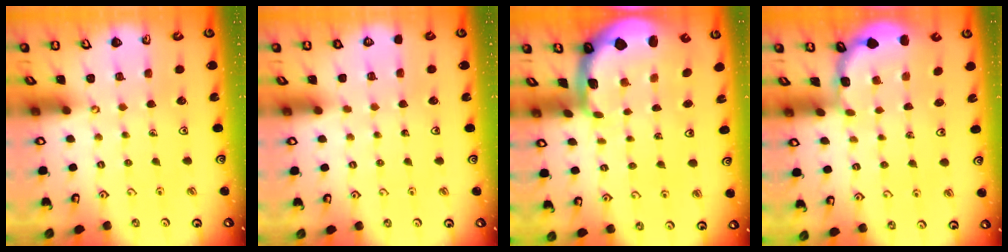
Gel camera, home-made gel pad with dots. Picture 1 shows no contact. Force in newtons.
{"total": 0.0}
{"total": 1.8, "press": 1.8, "slide": 0.4}
{"total": 2.0, "press": 2.0, "slide": 0.1}